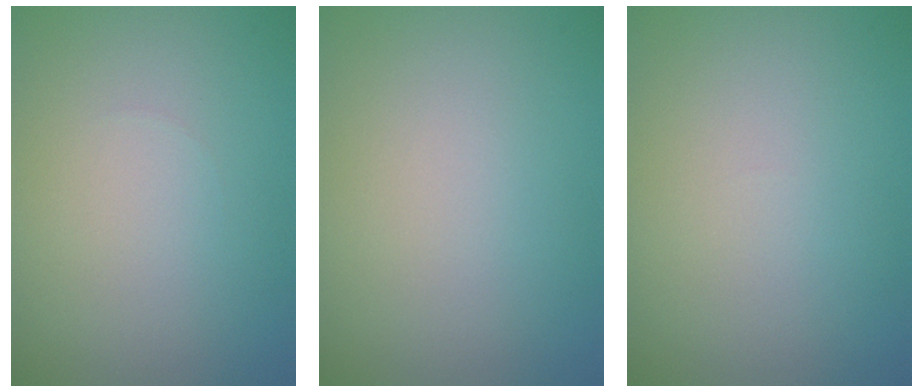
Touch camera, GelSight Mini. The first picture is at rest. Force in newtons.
{"total": 0.0}
{"total": 0.0}